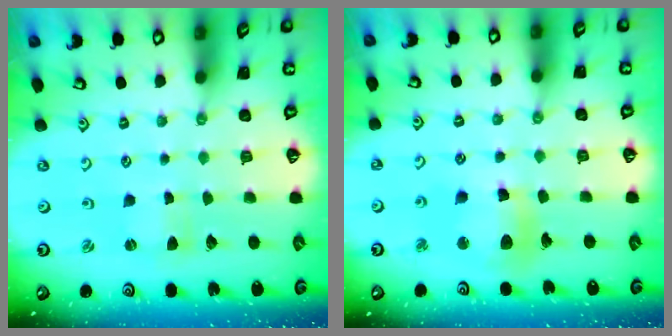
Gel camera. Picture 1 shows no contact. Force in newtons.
{"total": 12.0, "press": 11.9, "slide": 1.6}